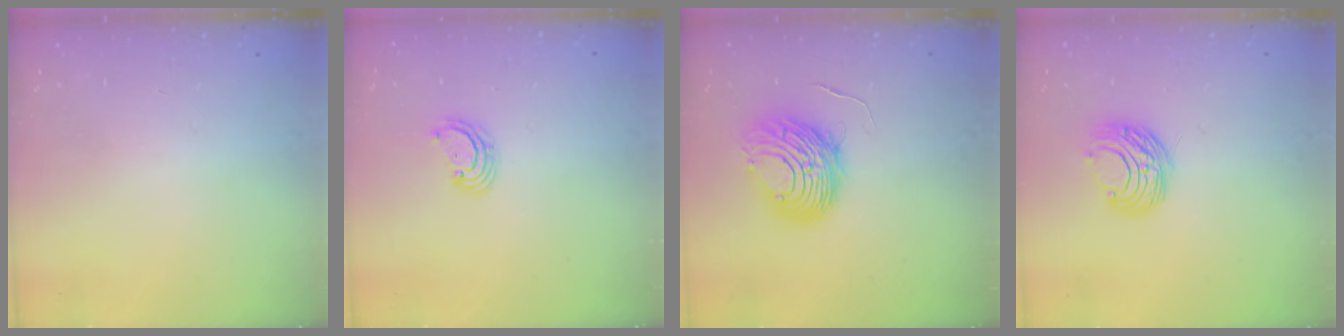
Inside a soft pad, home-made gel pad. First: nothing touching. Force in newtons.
{"total": 2.6, "press": 2.6, "slide": 0.2}
{"total": 10.3, "press": 10.3, "slide": 1.0}
{"total": 8.7, "press": 8.7, "slide": 0.6}